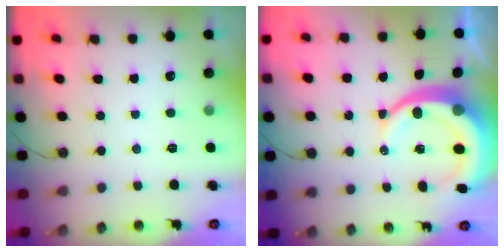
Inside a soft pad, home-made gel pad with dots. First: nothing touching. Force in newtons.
{"total": 13.6, "press": 13.5, "slide": 1.5}